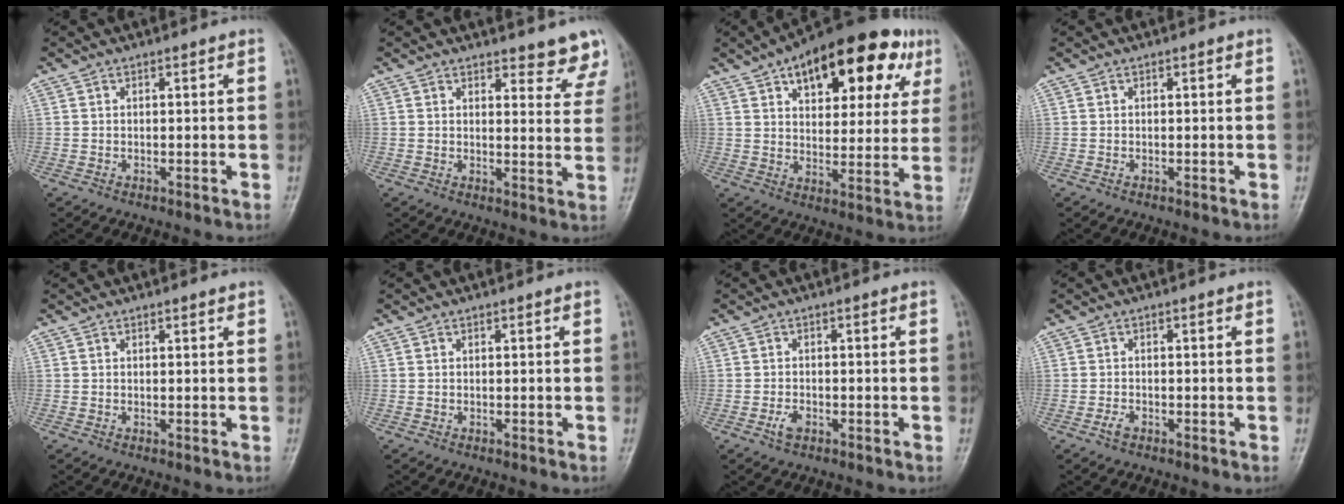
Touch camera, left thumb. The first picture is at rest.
{"total": 6.7, "force": [6.0, 2.2, 1.9], "torque": [0.015, -0.039, 0.055]}
{"total": 22.7, "force": [10.9, 11.1, 16.5], "torque": [-0.198, 0.000, 0.156]}
{"total": 0.0}
{"total": 0.6, "force": [0.4, 0.1, 0.3], "torque": [-0.007, -0.002, 0.006]}
{"total": 0.0}
{"total": 2.2, "force": [-1.1, 1.2, 1.4], "torque": [-0.029, 0.004, -0.021]}
{"total": 1.5, "force": [-0.9, 0.8, 0.9], "torque": [-0.020, 0.003, -0.020]}